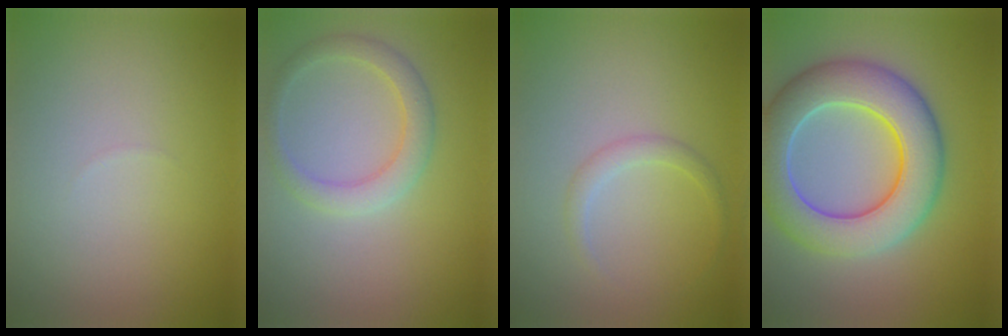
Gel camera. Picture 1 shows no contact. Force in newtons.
{"total": 2.9, "press": 2.9, "slide": 0.1}
{"total": 1.4, "press": 1.4, "slide": 0.1}
{"total": 9.1, "press": 9.1, "slide": 0.5}